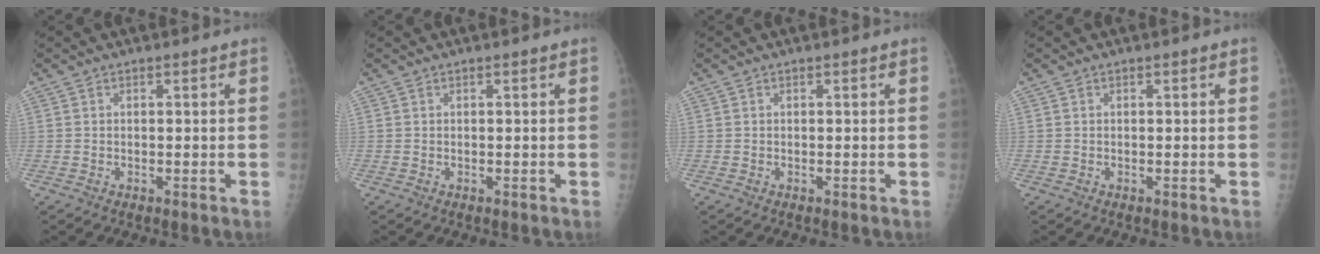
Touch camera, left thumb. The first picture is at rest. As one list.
[{"total": 0.0}, {"total": 0.0}, {"total": 0.0}]